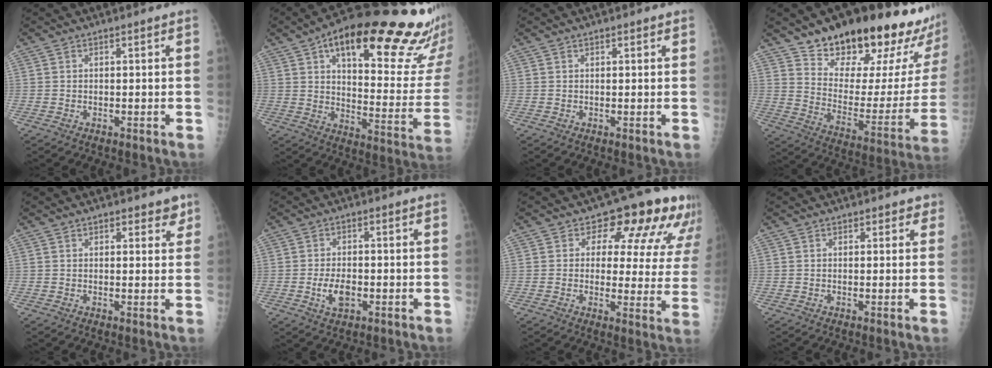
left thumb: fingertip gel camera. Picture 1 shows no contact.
{"total": 30.3, "force": [18.2, 8.7, 22.6], "torque": [-0.282, -0.047, 0.253]}
{"total": 0.7, "force": [0.5, 0.3, 0.3], "torque": [-0.001, -0.002, 0.004]}
{"total": 27.9, "force": [21.6, 9.3, 14.9], "torque": [-0.185, -0.121, 0.303]}
{"total": 3.3, "force": [2.4, 1.8, 1.5], "torque": [0.009, -0.011, 0.029]}
{"total": 4.8, "force": [-1.3, 2.7, 3.7], "torque": [-0.066, 0.002, -0.020]}
{"total": 14.7, "force": [9.2, 8.0, 8.2], "torque": [-0.042, -0.039, 0.092]}
{"total": 1.9, "force": [1.3, 1.2, 0.5], "torque": [0.019, -0.004, 0.010]}